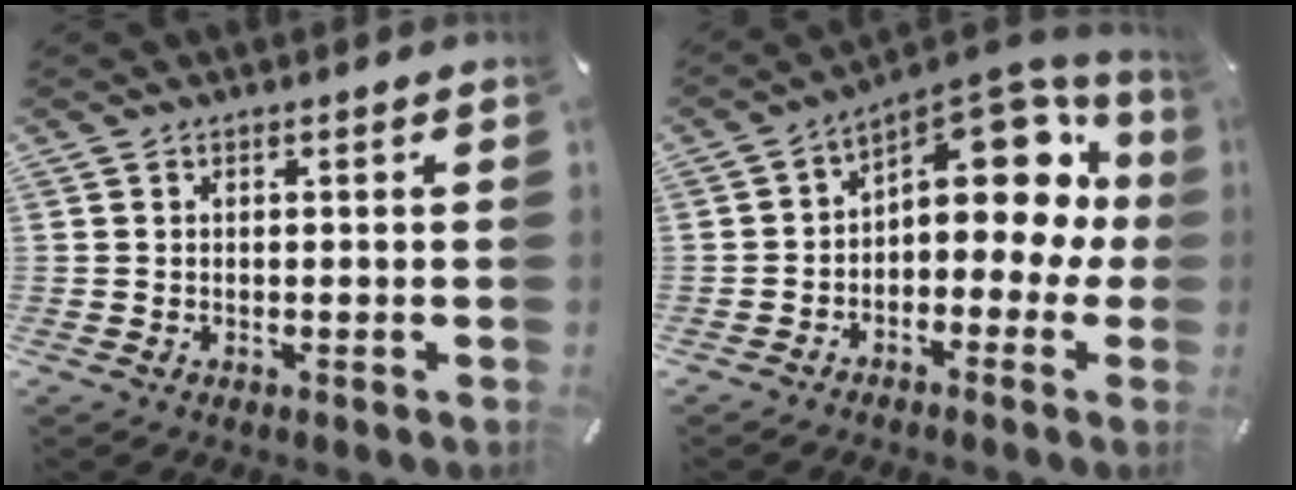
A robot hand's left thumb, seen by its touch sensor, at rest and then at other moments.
{"total": 14.8, "force": [6.0, 8.2, 10.7], "torque": [-0.139, -0.051, 0.101]}